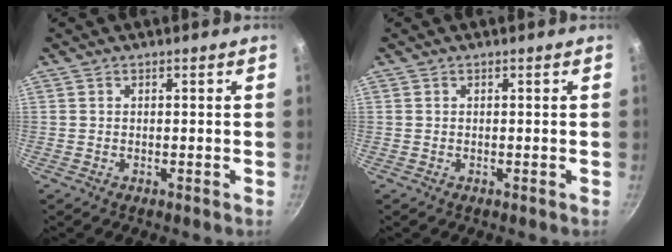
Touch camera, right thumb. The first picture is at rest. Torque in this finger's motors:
{"motor_torque": [-0.28, 0.01, 0.00, 0.00, -0.02]}